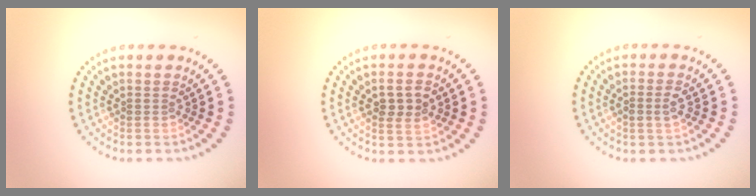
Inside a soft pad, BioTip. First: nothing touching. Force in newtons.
{"total": 2.4, "press": 2.4, "slide": 0.4}
{"total": 1.5, "press": 1.5, "slide": 0.3}